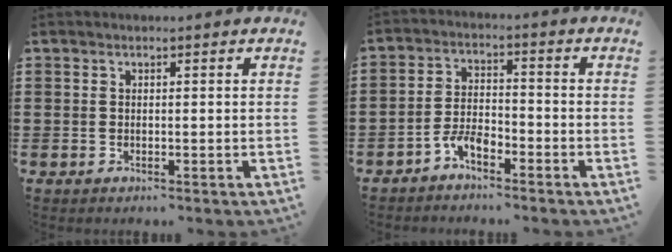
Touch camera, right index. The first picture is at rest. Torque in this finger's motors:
{"motor_torque": [2.14, 0.00, 0.18, 0.08]}